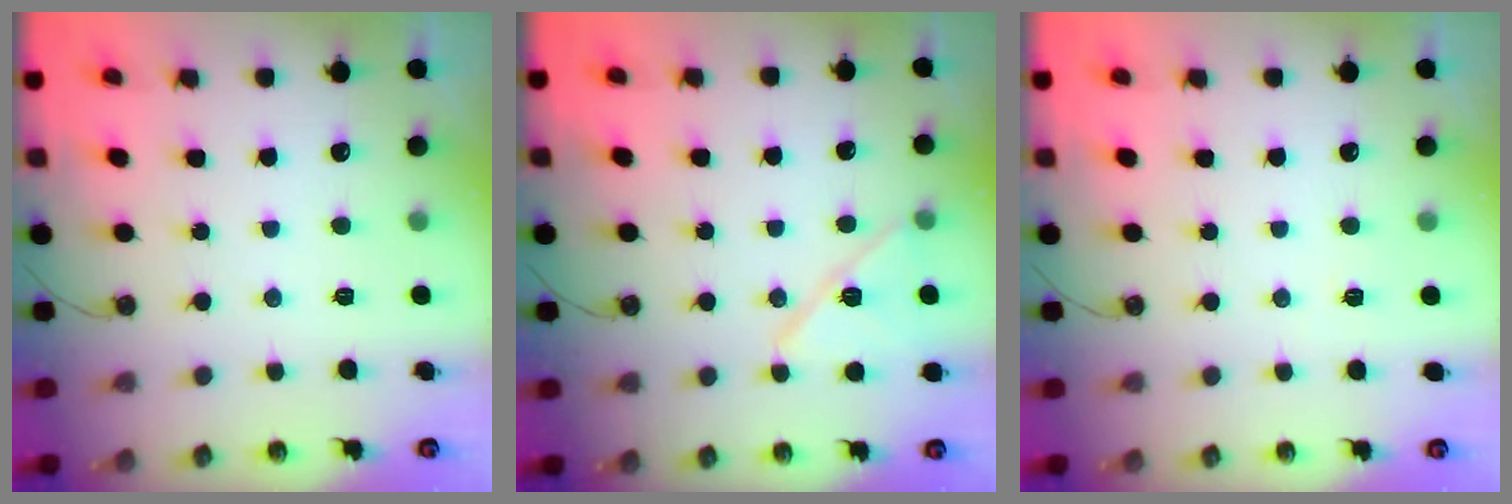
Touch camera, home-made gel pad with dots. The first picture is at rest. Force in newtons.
{"total": 12.5, "press": 12.5, "slide": 0.6}
{"total": 2.5, "press": 1.8, "slide": 1.7}